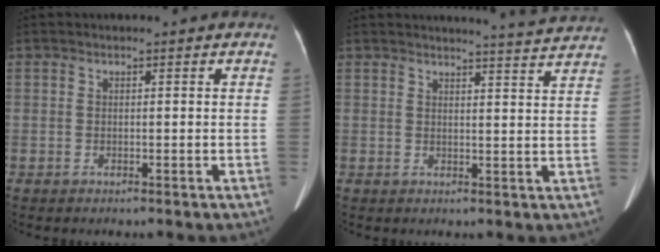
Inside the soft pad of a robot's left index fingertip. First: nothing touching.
{"total": 7.2, "force": [7.0, -1.2, 1.2], "torque": [-0.025, -0.016, 0.074]}